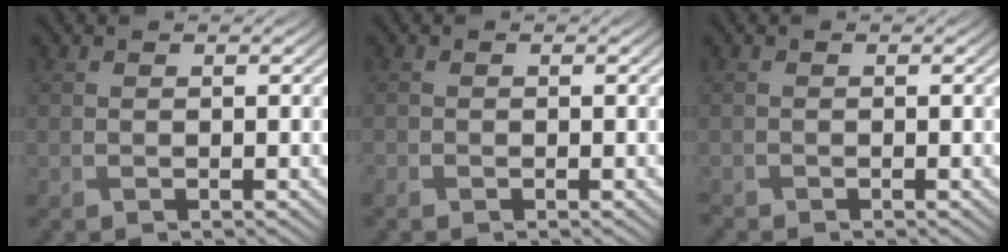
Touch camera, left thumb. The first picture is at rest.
{"total": 0.5, "force": [-0.5, 0.2, 0.0], "torque": [-0.002, -0.003, -0.010]}
{"total": 0.7, "force": [-0.7, 0.0, 0.0], "torque": [0.001, -0.003, -0.015]}